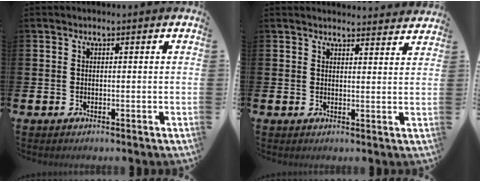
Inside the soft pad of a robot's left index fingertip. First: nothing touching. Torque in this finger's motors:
{"motor_torque": [0.93, -1.20, 0.18, -0.01]}